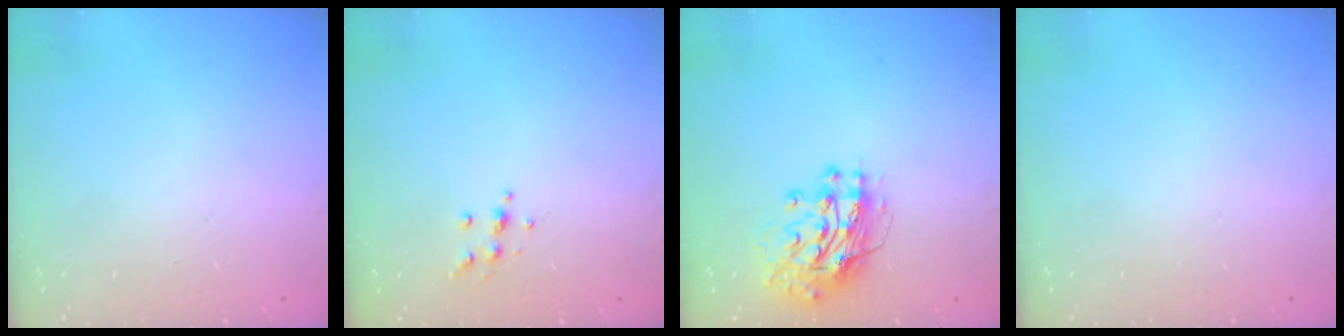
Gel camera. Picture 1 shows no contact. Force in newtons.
{"total": 5.4, "press": 5.3, "slide": 0.6}
{"total": 12.8, "press": 12.7, "slide": 1.1}
{"total": 0.0}